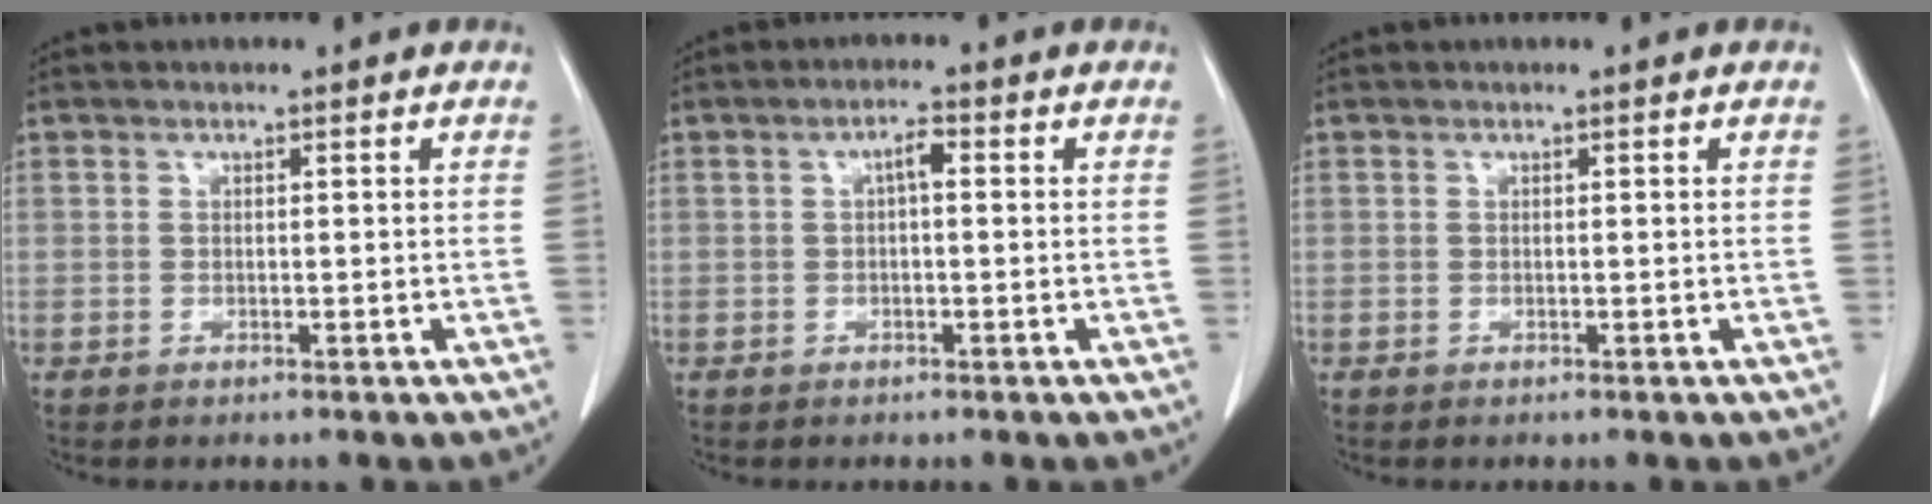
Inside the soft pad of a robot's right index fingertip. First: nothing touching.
{"total": 2.2, "force": [0.2, 0.6, 2.1], "torque": [-0.035, 0.006, 0.004]}
{"total": 0.0}